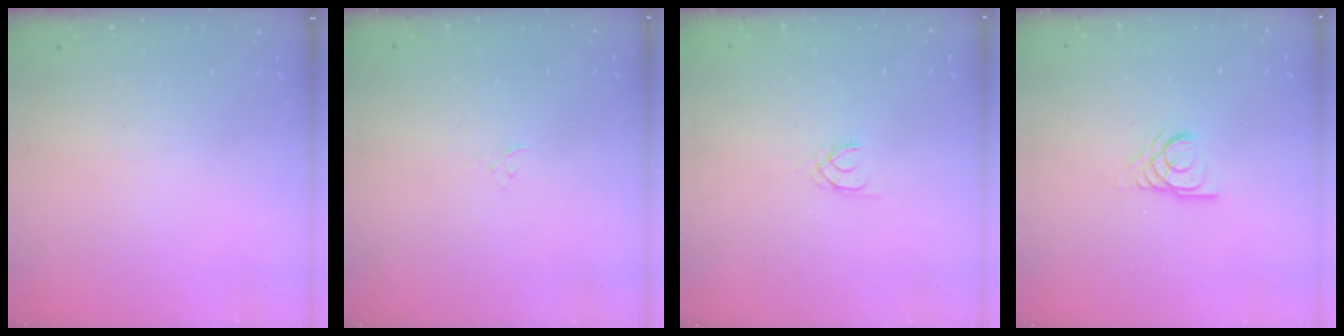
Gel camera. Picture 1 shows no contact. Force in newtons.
{"total": 2.4, "press": 2.4, "slide": 0.3}
{"total": 1.3, "press": 1.2, "slide": 0.3}
{"total": 3.6, "press": 3.6, "slide": 0.2}